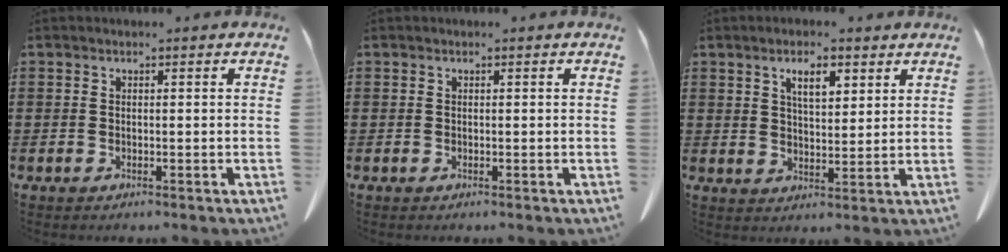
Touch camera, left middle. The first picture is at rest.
{"total": 0.0}
{"total": 5.2, "force": [3.3, 1.8, 3.6], "torque": [-0.062, 0.001, 0.053]}